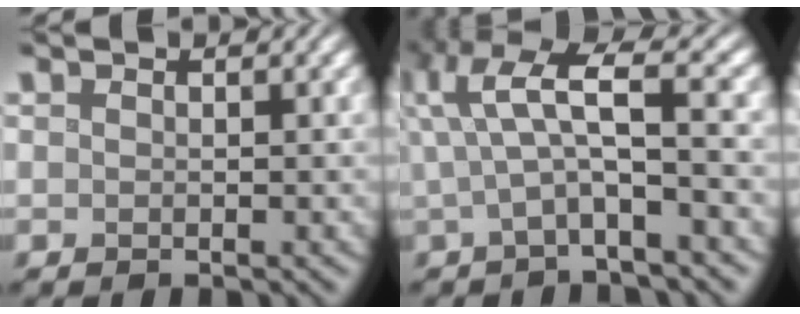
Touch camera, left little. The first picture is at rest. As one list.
[{"total": 6.5, "force": [0.9, 1.4, 6.3], "torque": [-0.122, 0.012, 0.008]}]